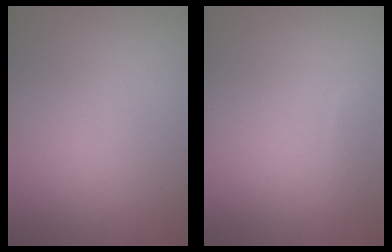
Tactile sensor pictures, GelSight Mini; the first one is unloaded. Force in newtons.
{"total": 0.7, "press": 0.7, "slide": 0.0}